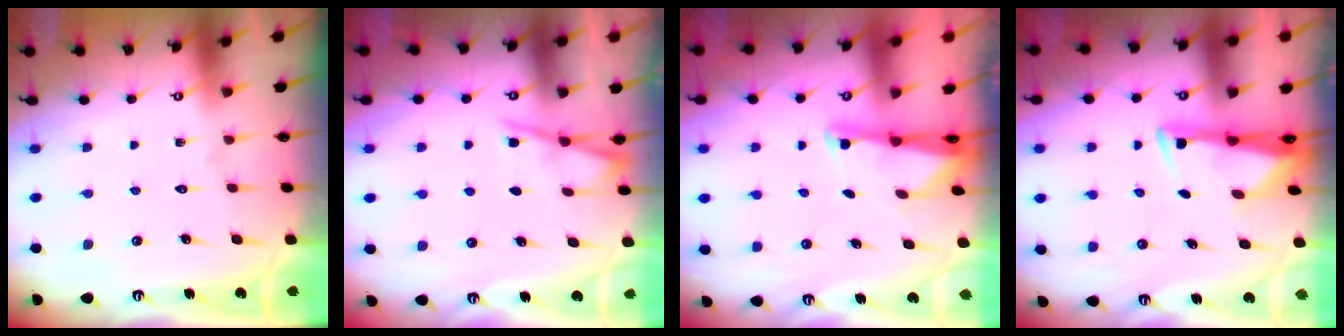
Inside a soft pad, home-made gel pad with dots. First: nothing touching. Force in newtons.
{"total": 3.6, "press": 3.6, "slide": 0.5}
{"total": 2.0, "press": 1.9, "slide": 0.4}
{"total": 2.9, "press": 2.8, "slide": 0.9}